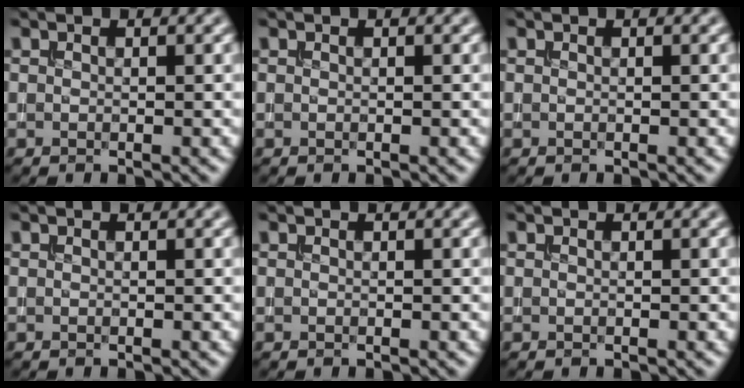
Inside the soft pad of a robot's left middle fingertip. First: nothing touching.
{"total": 0.0}
{"total": 0.0}
{"total": 0.0}
{"total": 0.0}
{"total": 0.0}